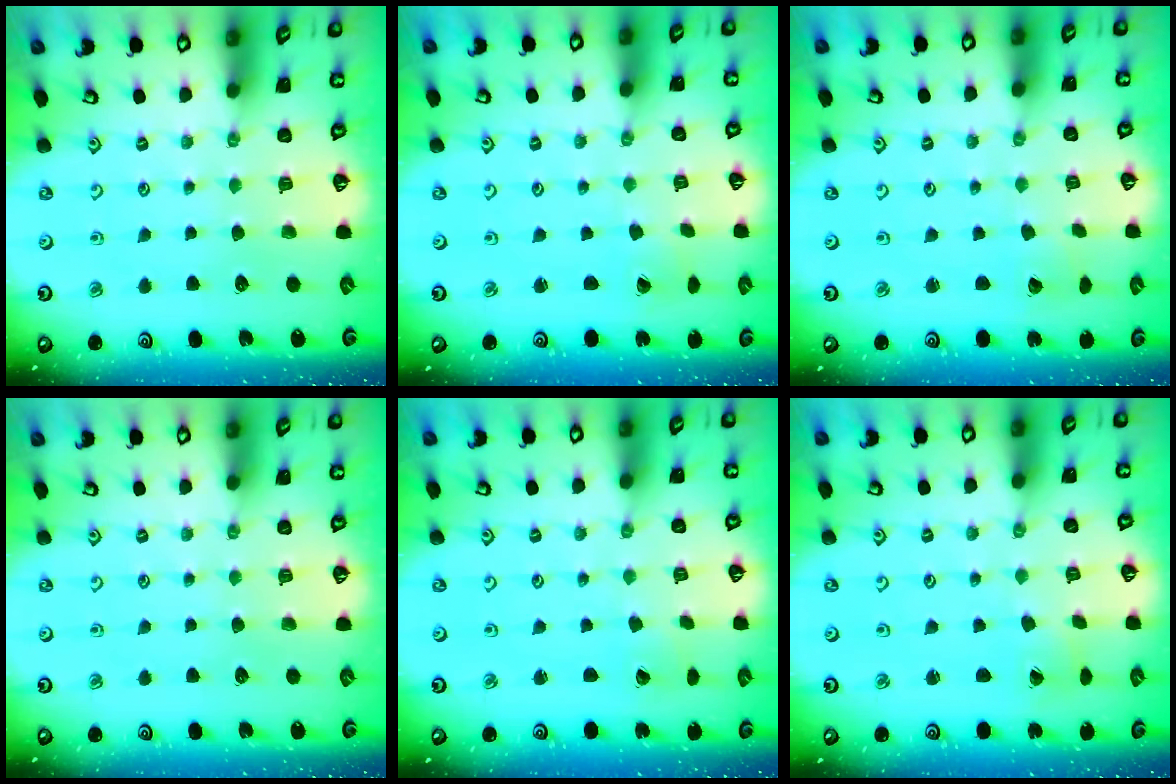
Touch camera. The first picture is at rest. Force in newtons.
{"total": 1.3, "press": 1.2, "slide": 0.4}
{"total": 1.7, "press": 1.7, "slide": 0.2}
{"total": 0.0}
{"total": 1.0, "press": 1.0, "slide": 0.1}
{"total": 1.5, "press": 1.5, "slide": 0.0}